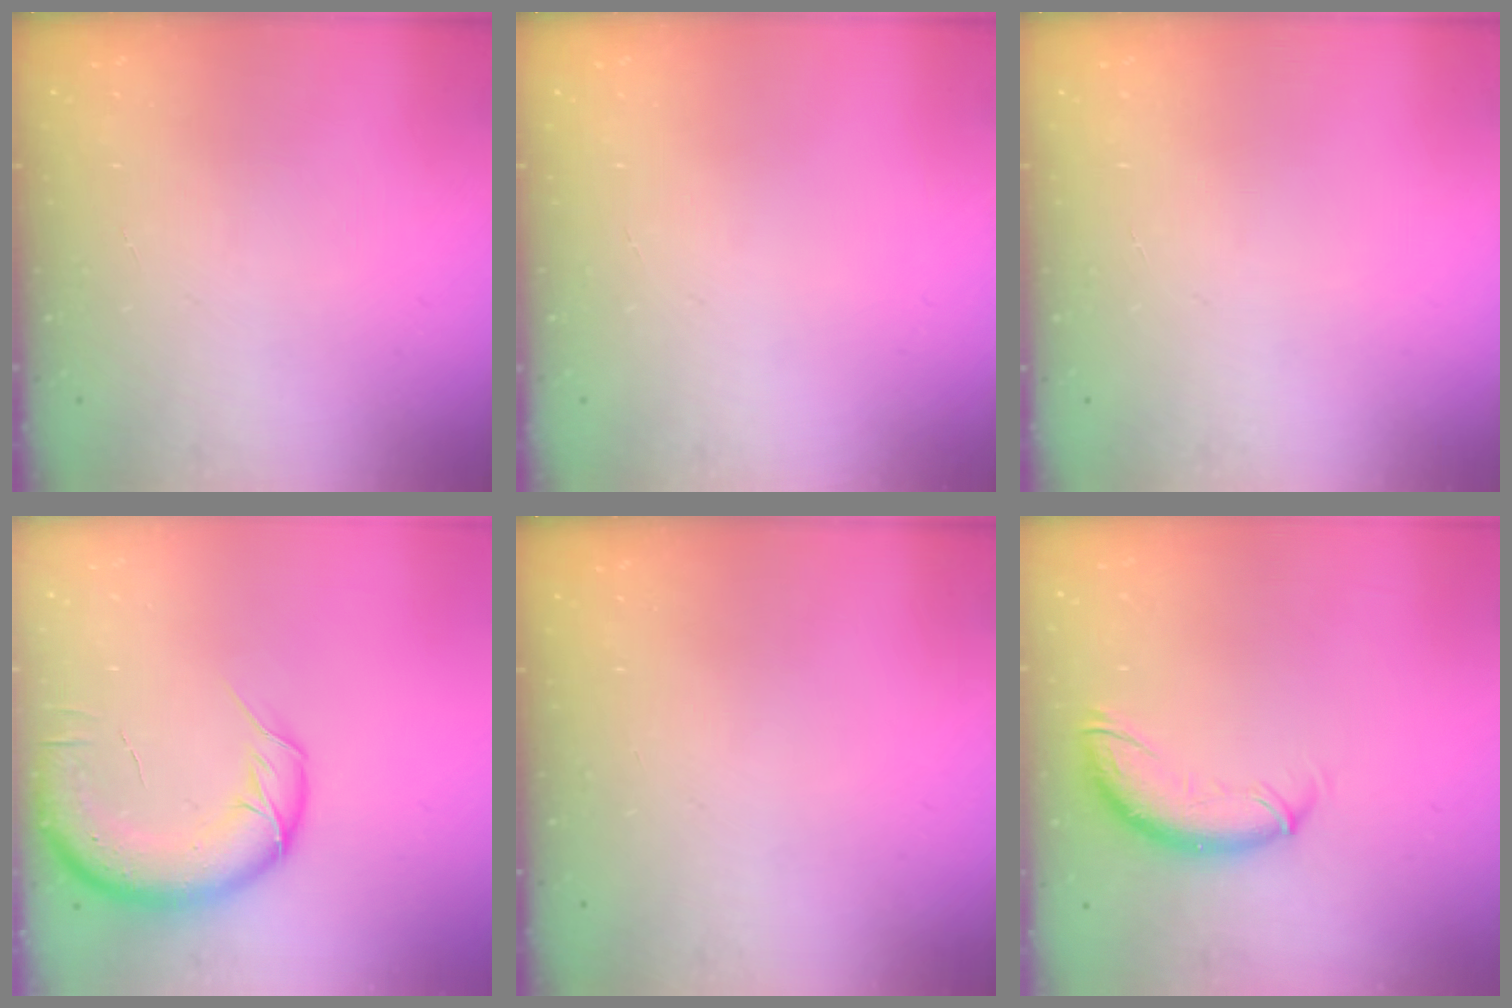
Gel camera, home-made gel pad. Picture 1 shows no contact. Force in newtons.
{"total": 0.0}
{"total": 0.0}
{"total": 14.6, "press": 14.3, "slide": 3.1}
{"total": 0.0}
{"total": 10.3, "press": 10.3, "slide": 1.2}